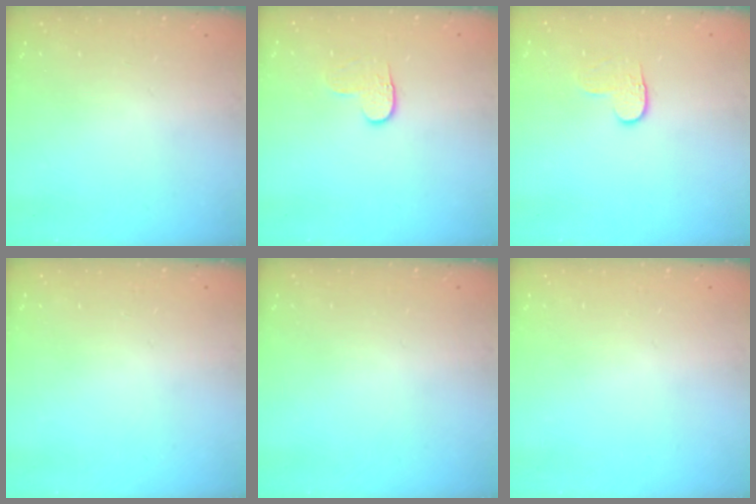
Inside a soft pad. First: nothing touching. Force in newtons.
{"total": 3.6, "press": 3.6, "slide": 0.4}
{"total": 3.6, "press": 3.6, "slide": 0.4}
{"total": 0.0}
{"total": 0.0}
{"total": 0.0}